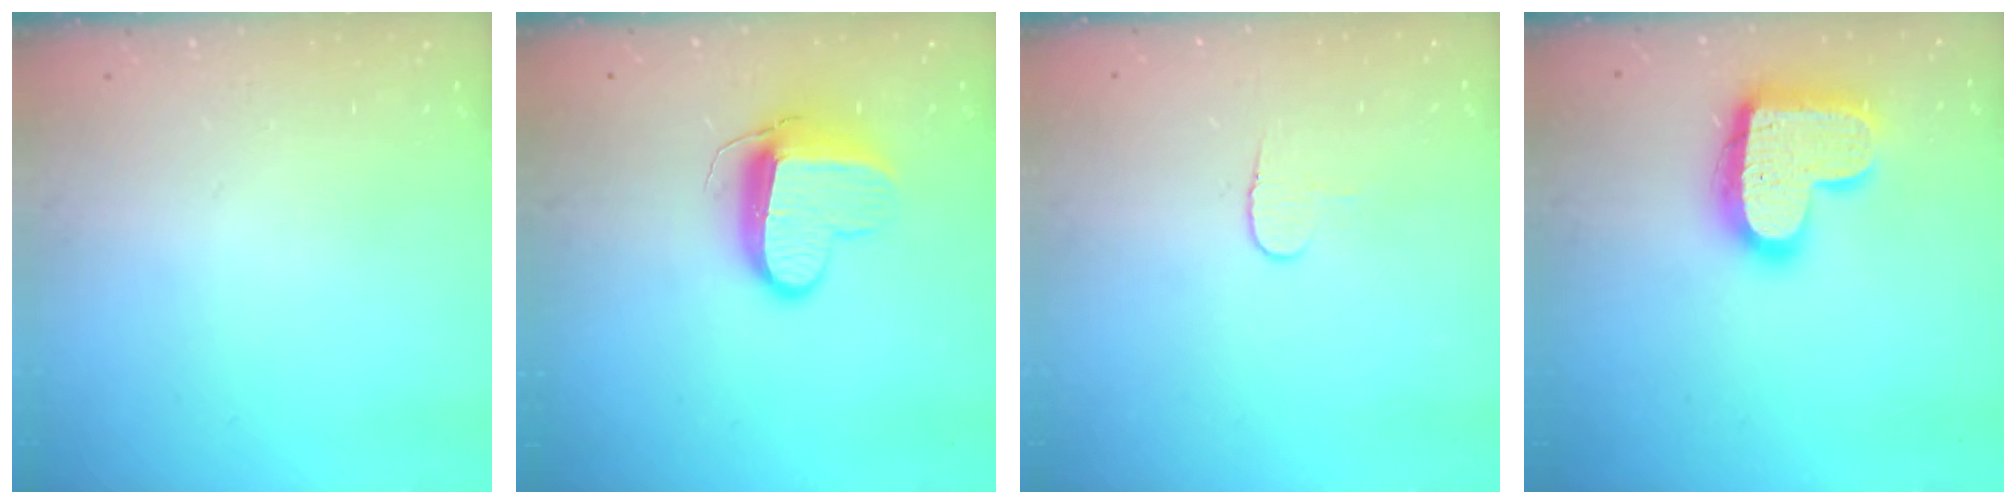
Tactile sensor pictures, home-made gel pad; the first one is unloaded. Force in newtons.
{"total": 10.3, "press": 10.2, "slide": 1.3}
{"total": 4.1, "press": 4.1, "slide": 0.4}
{"total": 19.3, "press": 19.3, "slide": 1.3}